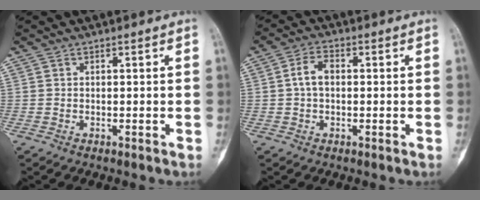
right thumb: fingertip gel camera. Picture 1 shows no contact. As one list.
[{"total": 4.2, "force": [0.2, 2.6, 3.3], "torque": [-0.063, 0.014, -0.001]}]